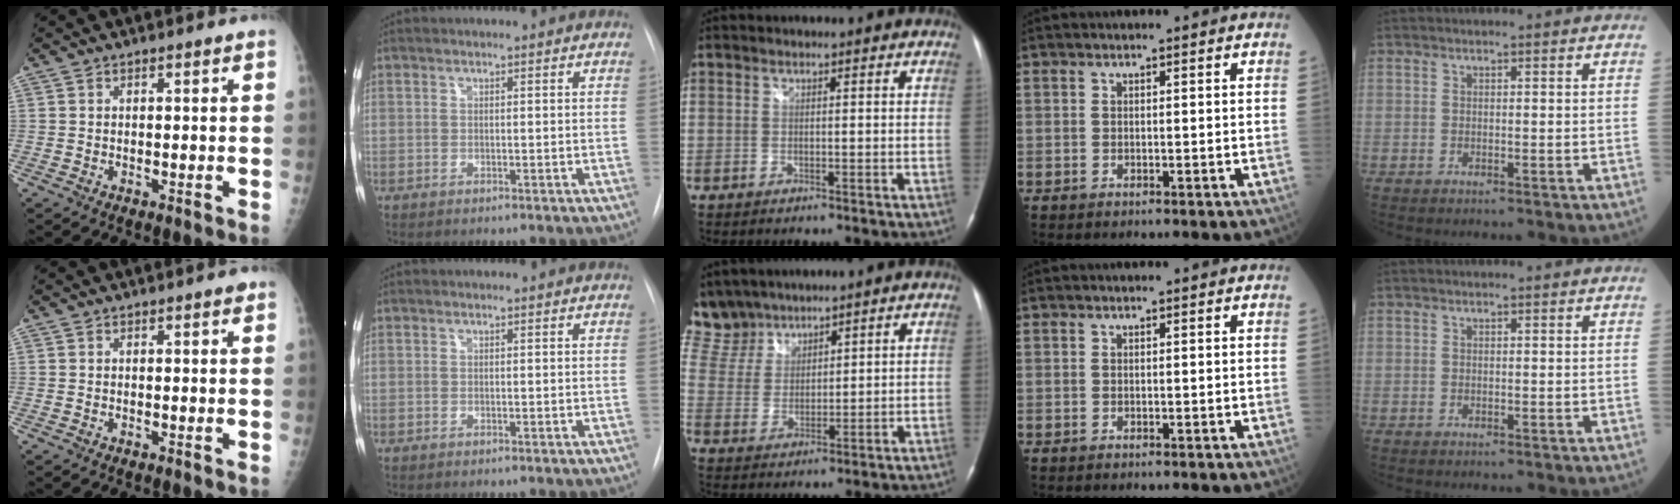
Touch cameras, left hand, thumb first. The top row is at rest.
{"thumb": {"total": 0.5, "force": [0.3, 0.2, 0.4], "torque": [-0.005, 0.000, 0.000]}, "middle": {"total": 9.6, "force": [8.4, 4.8, 0.6], "torque": [-0.026, 0.016, 0.181]}}